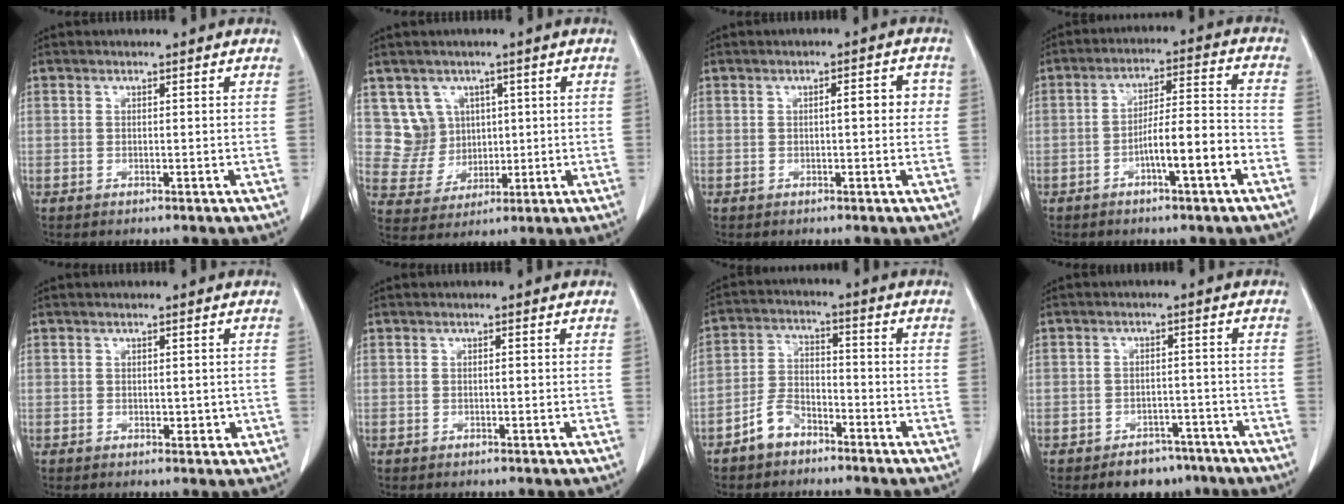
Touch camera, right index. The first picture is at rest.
{"total": 6.3, "force": [2.3, 5.9, 0.4], "torque": [-0.011, 0.021, 0.054]}
{"total": 3.3, "force": [0.2, 1.0, 3.1], "torque": [-0.040, 0.012, 0.001]}
{"total": 8.8, "force": [-3.8, 0.6, 7.9], "torque": [-0.133, 0.019, -0.060]}
{"total": 1.6, "force": [-0.2, 1.1, 1.2], "torque": [-0.011, -0.001, 0.001]}
{"total": 0.0}
{"total": 5.7, "force": [-3.9, 3.2, 2.5], "torque": [-0.058, 0.013, -0.075]}
{"total": 5.6, "force": [-4.1, 3.5, 1.6], "torque": [-0.011, 0.010, -0.055]}